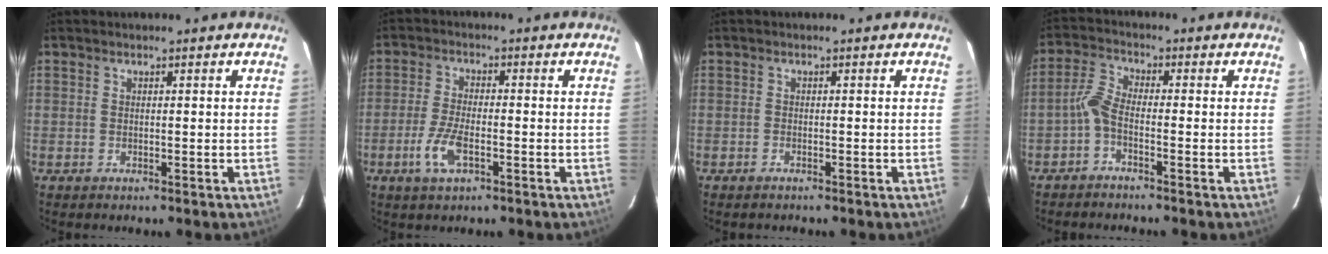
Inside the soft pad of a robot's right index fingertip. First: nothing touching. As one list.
[{"total": 6.4, "force": [-2.8, 2.3, 5.3], "torque": [-0.119, -0.003, -0.055]}, {"total": 0.8, "force": [-0.8, 0.3, 0.1], "torque": [-0.006, 0.003, -0.015]}, {"total": 3.0, "force": [-1.6, 0.9, 2.3], "torque": [-0.065, 0.012, -0.037]}]